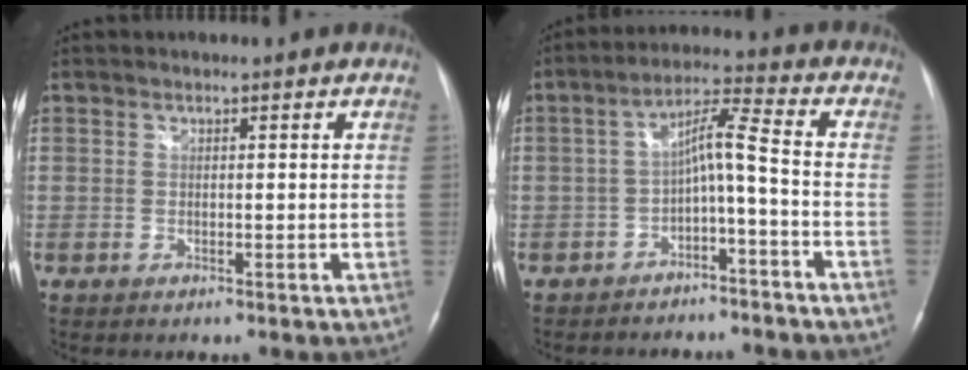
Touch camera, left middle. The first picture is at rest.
{"total": 7.0, "force": [-2.9, 0.4, 6.4], "torque": [-0.109, 0.025, -0.051]}